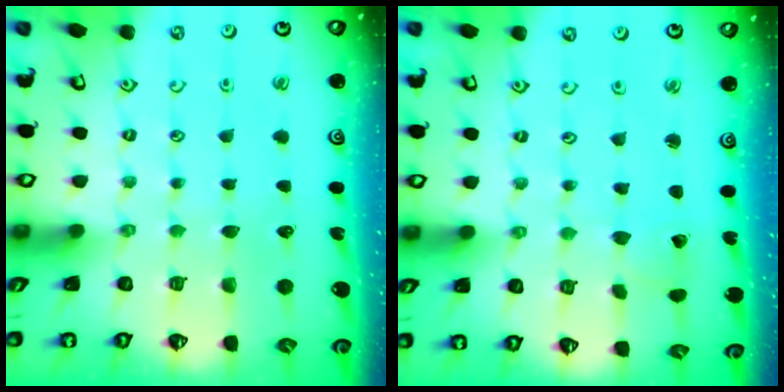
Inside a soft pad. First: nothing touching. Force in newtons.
{"total": 1.9, "press": 1.9, "slide": 0.1}